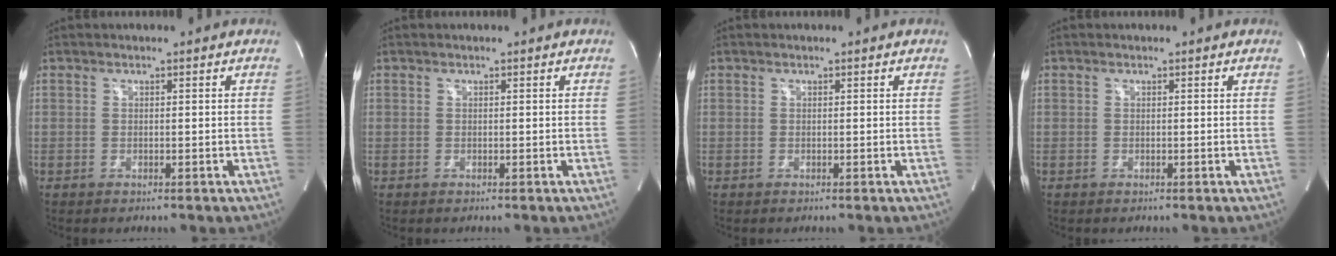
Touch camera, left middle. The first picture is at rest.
{"total": 0.0}
{"total": 0.0}
{"total": 0.0}